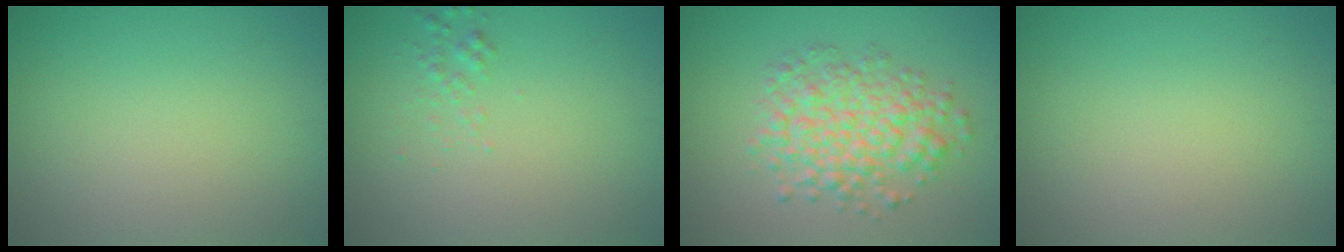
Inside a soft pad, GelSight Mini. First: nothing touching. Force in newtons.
{"total": 1.0, "press": 1.0, "slide": 0.0}
{"total": 5.0, "press": 5.0, "slide": 0.1}
{"total": 0.0}